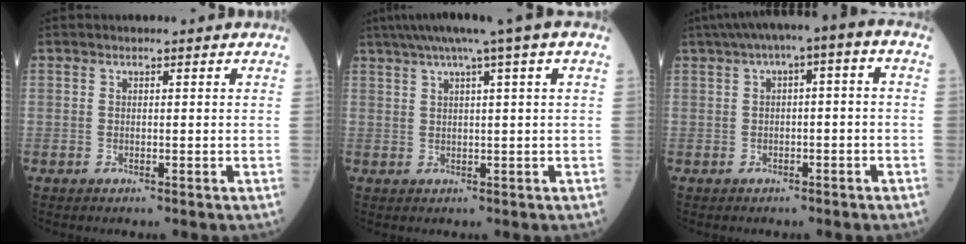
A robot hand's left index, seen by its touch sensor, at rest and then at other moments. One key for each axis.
{"total": 8.9, "fx": 5.5, "fy": -1.0, "fz": 6.9, "tx": -0.106, "ty": 0.035, "tz": 0.077}
{"total": 6.5, "fx": 1.2, "fy": 1.6, "fz": 6.1, "tx": -0.098, "ty": 0.040, "tz": 0.011}